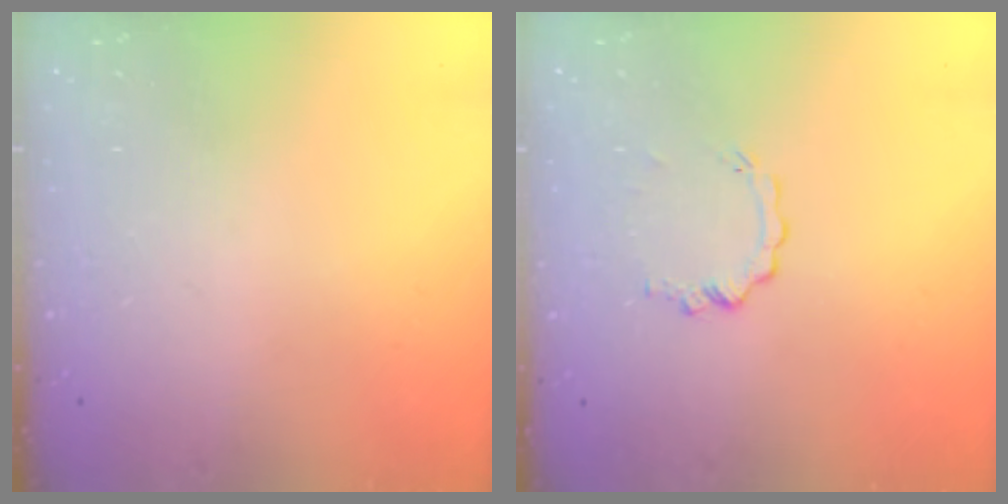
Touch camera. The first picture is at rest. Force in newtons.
{"total": 3.6, "press": 3.6, "slide": 0.3}